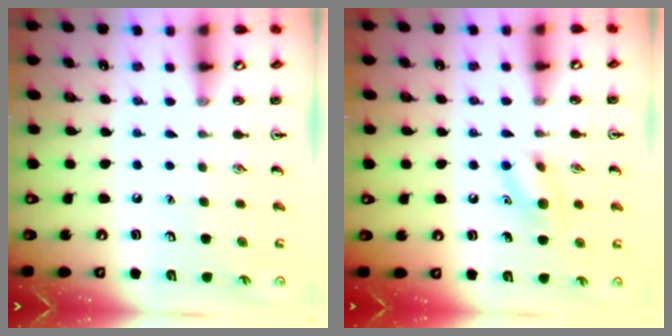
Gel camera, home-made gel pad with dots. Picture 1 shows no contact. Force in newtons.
{"total": 8.8, "press": 8.7, "slide": 1.2}